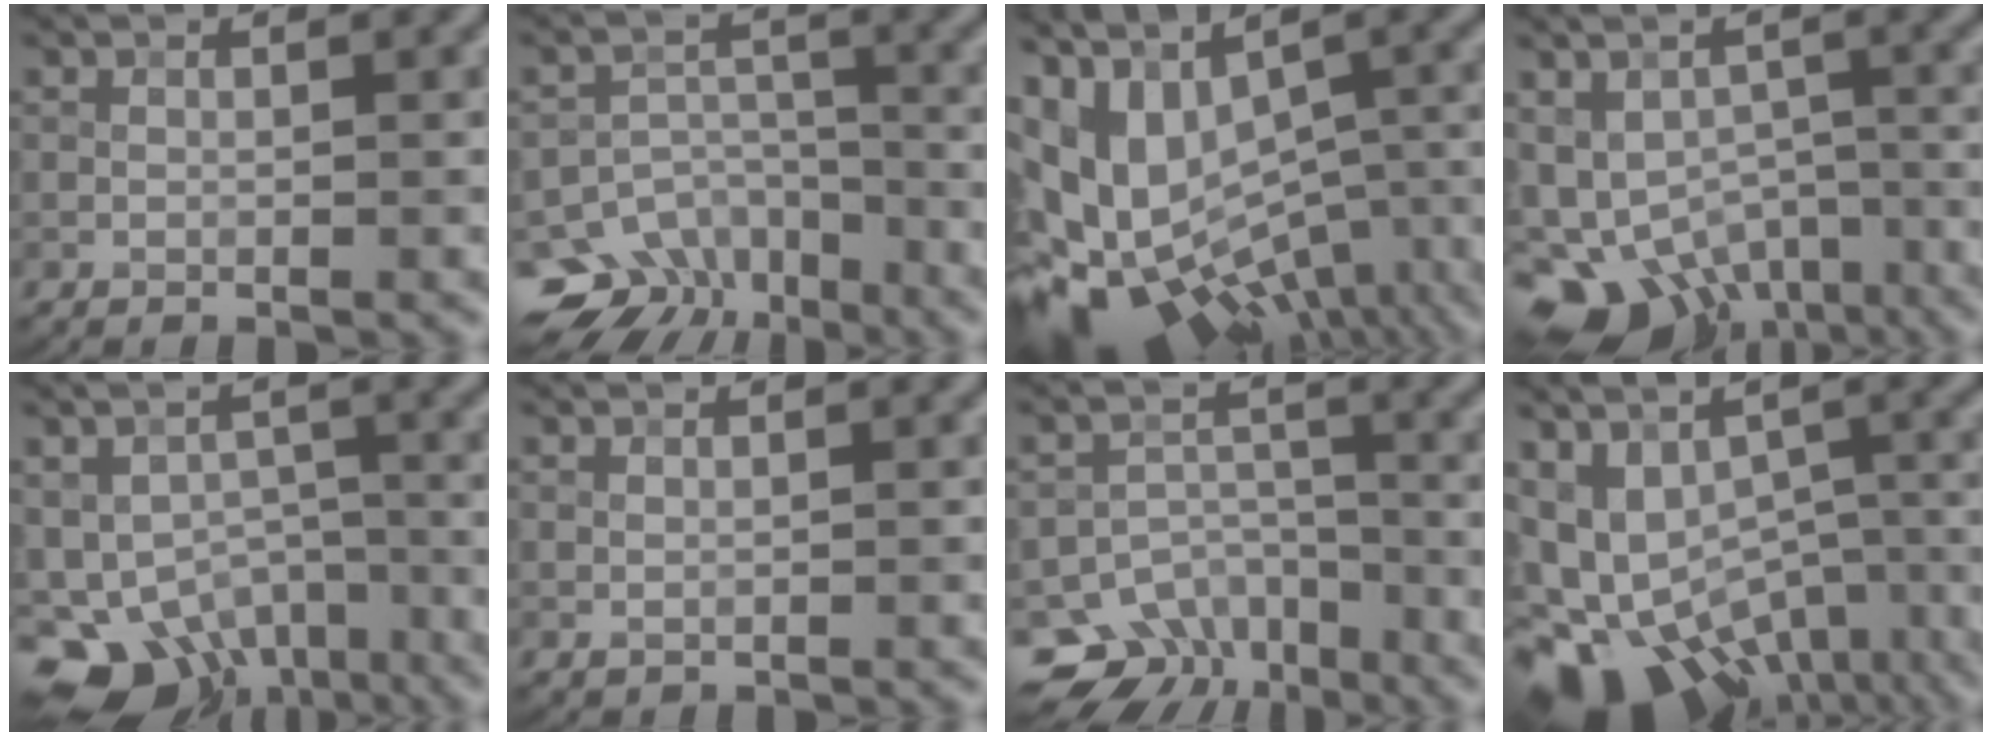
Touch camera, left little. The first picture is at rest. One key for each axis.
{"total": 9.2, "fx": -6.7, "fy": 5.8, "fz": 2.6, "tx": -0.036, "ty": -0.004, "tz": -0.101}
{"total": 14.6, "fx": -4.2, "fy": 8.9, "fz": 10.8, "tx": -0.194, "ty": -0.004, "tz": -0.013}
{"total": 11.1, "fx": -6.9, "fy": 7.0, "fz": 5.3, "tx": -0.084, "ty": -0.022, "tz": -0.084}
{"total": 10.1, "fx": -7.0, "fy": 5.9, "fz": 4.4, "tx": -0.065, "ty": -0.015, "tz": -0.099}
{"total": 0.0}
{"total": 9.3, "fx": -6.9, "fy": 5.8, "fz": 2.5, "tx": -0.032, "ty": -0.007, "tz": -0.100}
{"total": 14.6, "fx": -7.1, "fy": 9.5, "fz": 8.6, "tx": -0.148, "ty": -0.020, "tz": -0.067}